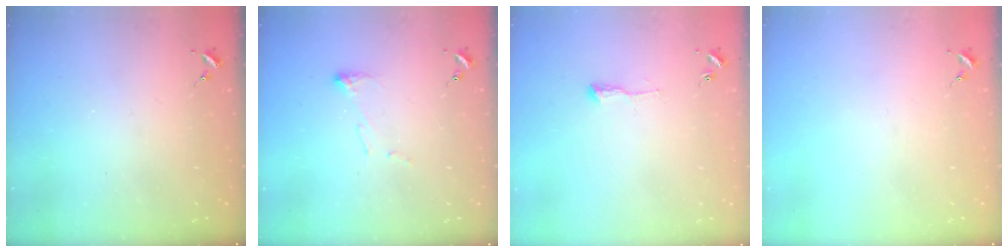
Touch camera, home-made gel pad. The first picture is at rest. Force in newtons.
{"total": 5.8, "press": 5.8, "slide": 0.3}
{"total": 4.5, "press": 4.4, "slide": 0.7}
{"total": 0.0}